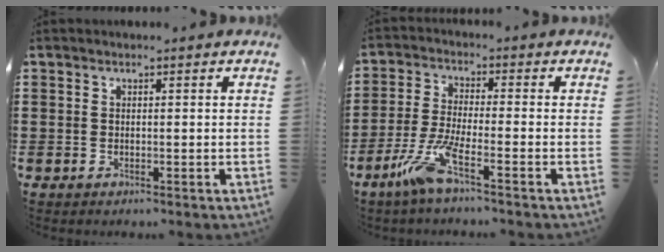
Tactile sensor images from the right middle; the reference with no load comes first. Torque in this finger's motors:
{"motor_torque": [1.50, -0.64, 0.70, 0.15]}